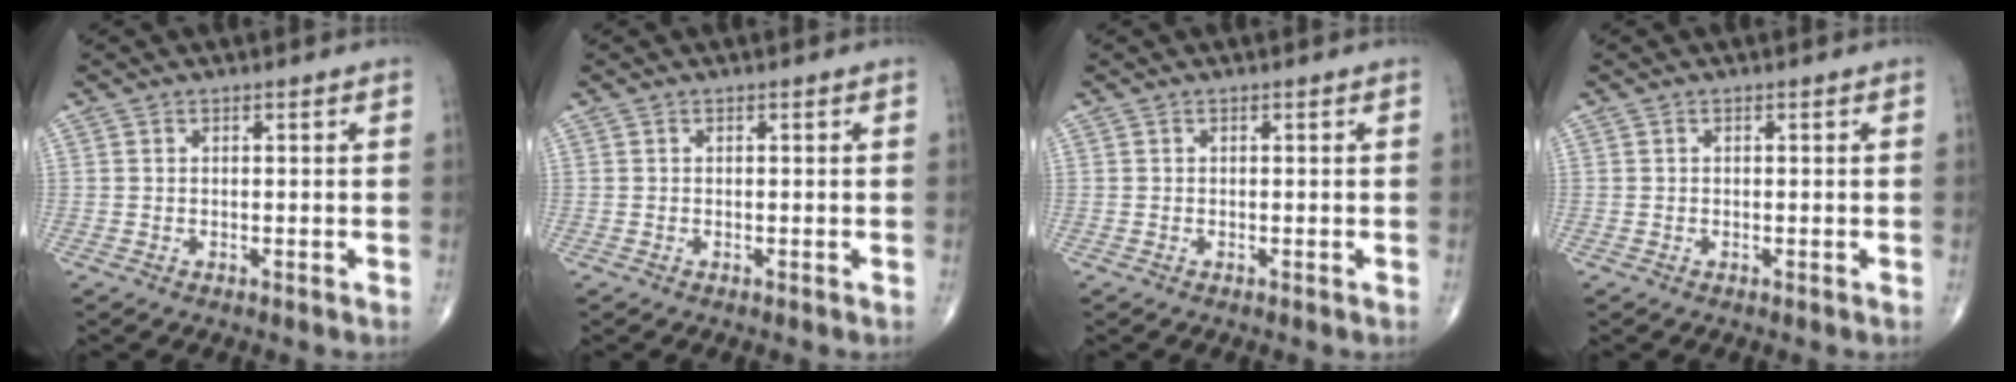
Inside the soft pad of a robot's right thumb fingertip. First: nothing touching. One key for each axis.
{"total": 0.0}
{"total": 0.0}
{"total": 0.0}